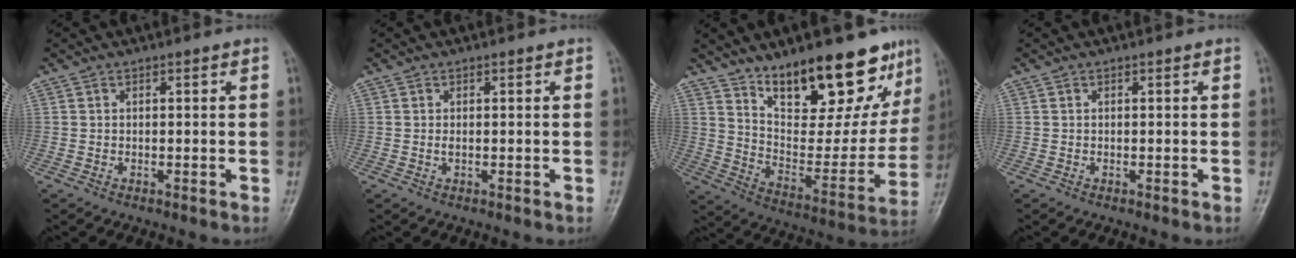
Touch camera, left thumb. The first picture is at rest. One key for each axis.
{"total": 0.8, "fx": 0.2, "fy": 0.3, "fz": 0.7, "tx": -0.015, "ty": 0.000, "tz": 0.005}
{"total": 22.9, "fx": 15.6, "fy": 9.3, "fz": 13.9, "tx": -0.144, "ty": -0.086, "tz": 0.246}
{"total": 0.0}